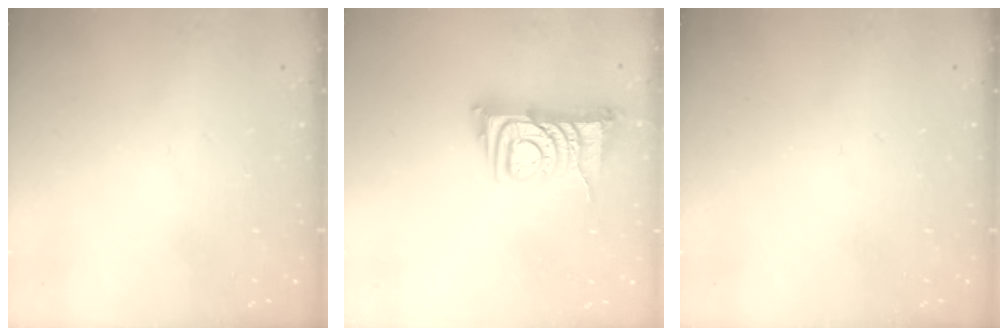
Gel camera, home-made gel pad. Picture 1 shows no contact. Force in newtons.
{"total": 9.0, "press": 8.9, "slide": 1.0}
{"total": 0.0}